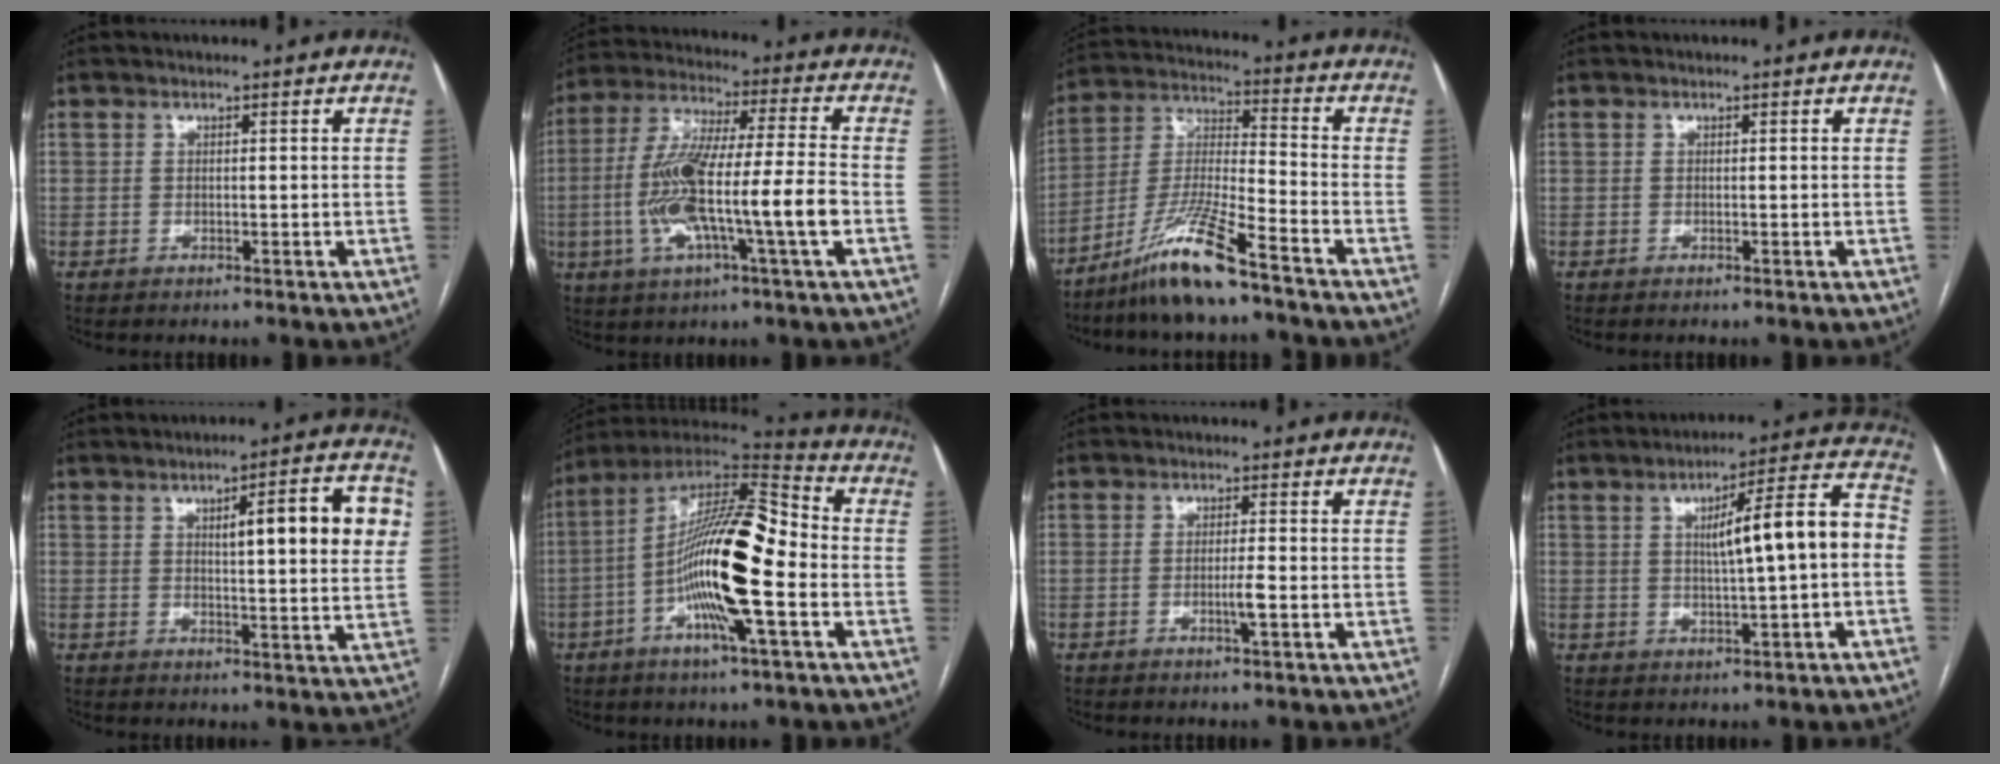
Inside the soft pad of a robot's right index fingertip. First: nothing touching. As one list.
[{"total": 15.7, "force": [-3.5, 0.8, 15.3], "torque": [-0.300, 0.007, -0.064]}, {"total": 11.8, "force": [-8.6, 0.1, 8.0], "torque": [-0.168, -0.018, -0.167]}, {"total": 0.0}, {"total": 11.4, "force": [3.1, 1.7, 10.9], "torque": [-0.142, 0.015, 0.038]}, {"total": 19.3, "force": [-3.8, 2.9, 18.7], "torque": [-0.340, 0.009, -0.068]}, {"total": 2.4, "force": [-0.7, -0.1, 2.3], "torque": [-0.041, -0.001, -0.010]}, {"total": 11.6, "force": [0.1, 1.0, 11.5], "torque": [-0.160, 0.032, 0.002]}]